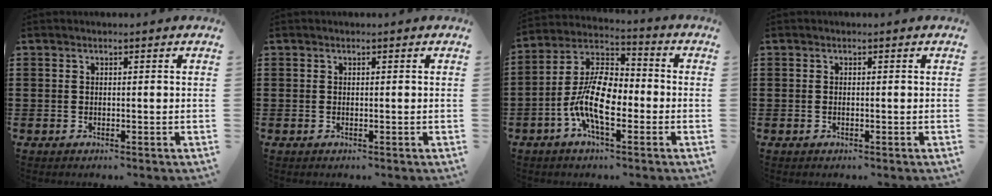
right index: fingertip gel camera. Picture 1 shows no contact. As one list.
[{"total": 0.0}, {"total": 11.1, "force": [-3.4, 5.0, 9.3], "torque": [-0.218, -0.004, -0.070]}, {"total": 0.0}]